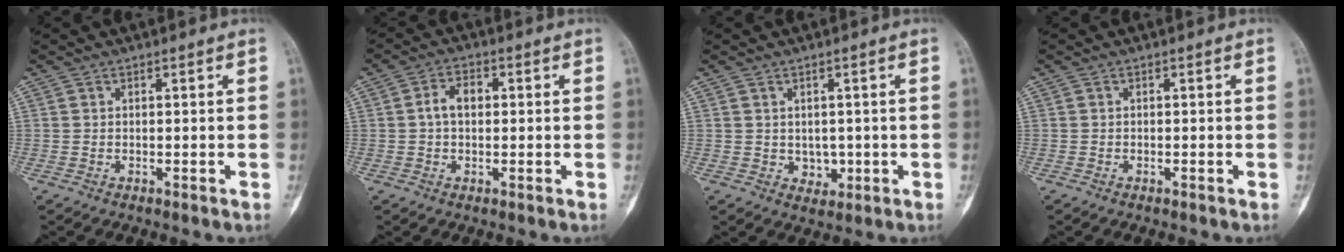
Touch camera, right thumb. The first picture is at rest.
{"total": 4.3, "force": [0.3, 2.8, 3.3], "torque": [-0.055, 0.015, 0.000]}
{"total": 3.0, "force": [-0.1, 2.5, 1.6], "torque": [-0.005, 0.000, 0.006]}
{"total": 0.0}